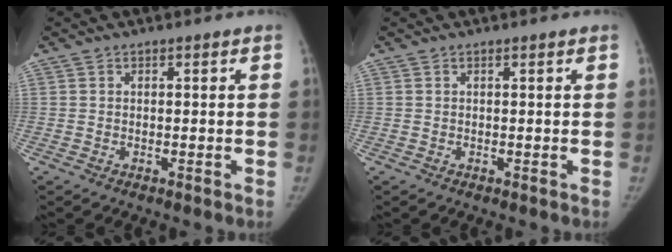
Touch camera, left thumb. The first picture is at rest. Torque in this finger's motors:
{"motor_torque": [-0.10, -0.11, -0.05, 0.33, -0.01]}